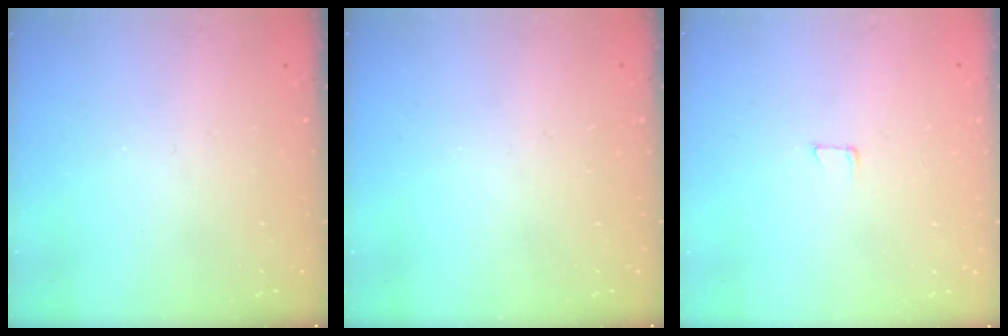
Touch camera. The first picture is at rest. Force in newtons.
{"total": 0.0}
{"total": 4.3, "press": 4.3, "slide": 0.4}